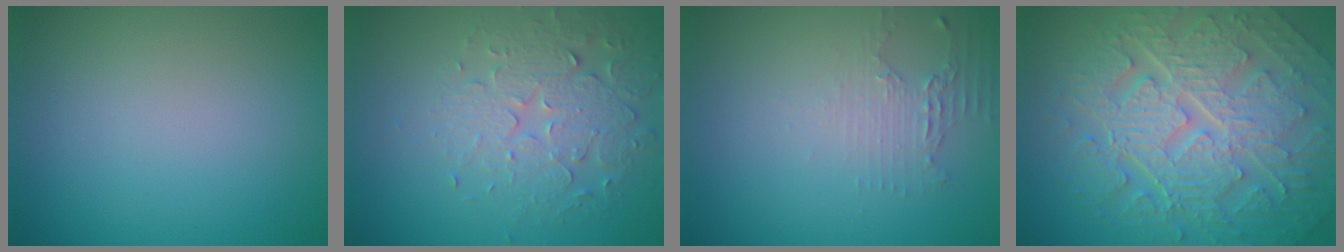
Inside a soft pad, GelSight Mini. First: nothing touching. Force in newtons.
{"total": 4.1, "press": 3.5, "slide": 2.2}
{"total": 1.9, "press": 1.3, "slide": 1.4}
{"total": 9.9, "press": 6.6, "slide": 7.3}